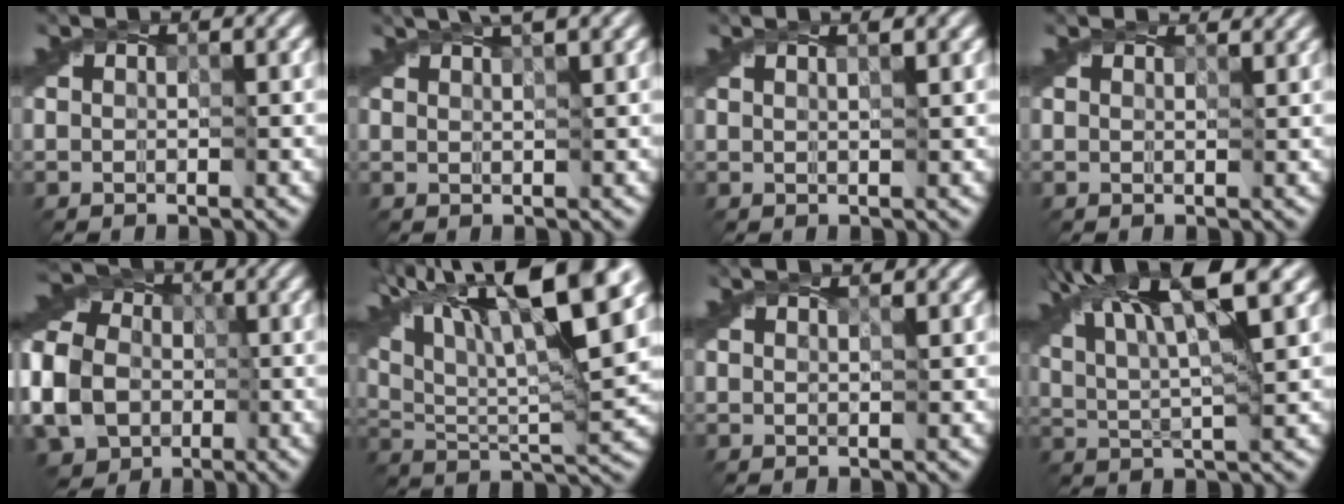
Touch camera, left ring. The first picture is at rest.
{"total": 3.0, "force": [2.3, 0.1, 1.9], "torque": [-0.028, 0.007, 0.037]}
{"total": 1.6, "force": [1.0, 0.0, 1.2], "torque": [-0.015, 0.000, 0.007]}
{"total": 2.0, "force": [1.7, 0.5, 0.9], "torque": [-0.017, 0.003, 0.009]}
{"total": 10.0, "force": [-3.5, 7.9, 5.0], "torque": [-0.134, -0.010, -0.083]}
{"total": 16.6, "force": [8.8, 5.0, 13.2], "torque": [-0.233, 0.027, 0.144]}
{"total": 0.8, "force": [0.7, -0.2, 0.2], "torque": [-0.004, 0.001, 0.007]}
{"total": 9.8, "force": [5.9, 2.2, 7.4], "torque": [-0.132, 0.024, 0.100]}